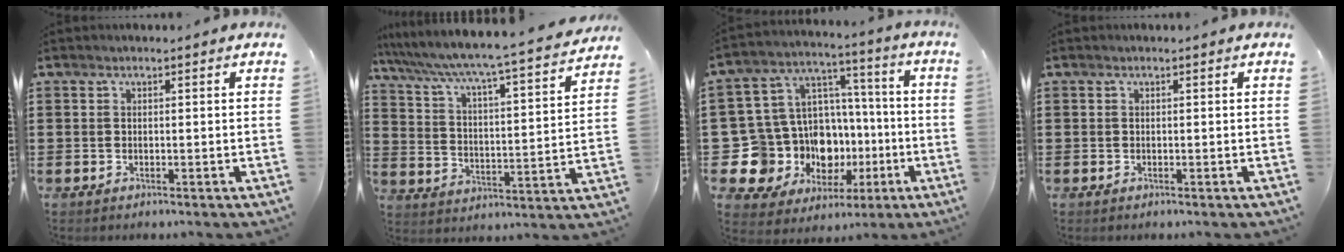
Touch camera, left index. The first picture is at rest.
{"total": 4.5, "force": [4.0, -0.7, 1.9], "torque": [-0.062, -0.048, 0.053]}
{"total": 14.2, "force": [-4.9, 12.5, 4.5], "torque": [-0.142, -0.021, -0.052]}
{"total": 0.0}